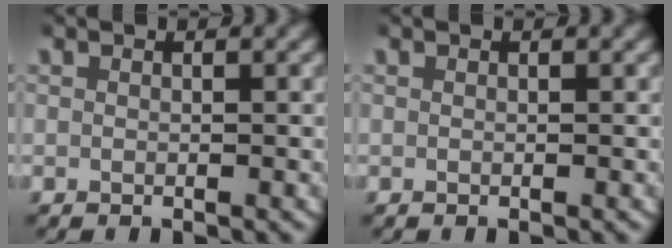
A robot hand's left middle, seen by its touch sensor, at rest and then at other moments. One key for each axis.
{"total": 0.0}